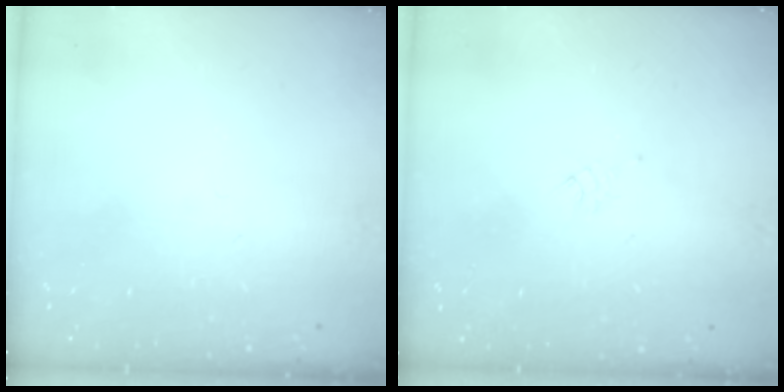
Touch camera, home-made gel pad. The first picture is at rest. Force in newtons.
{"total": 3.5, "press": 3.4, "slide": 0.8}